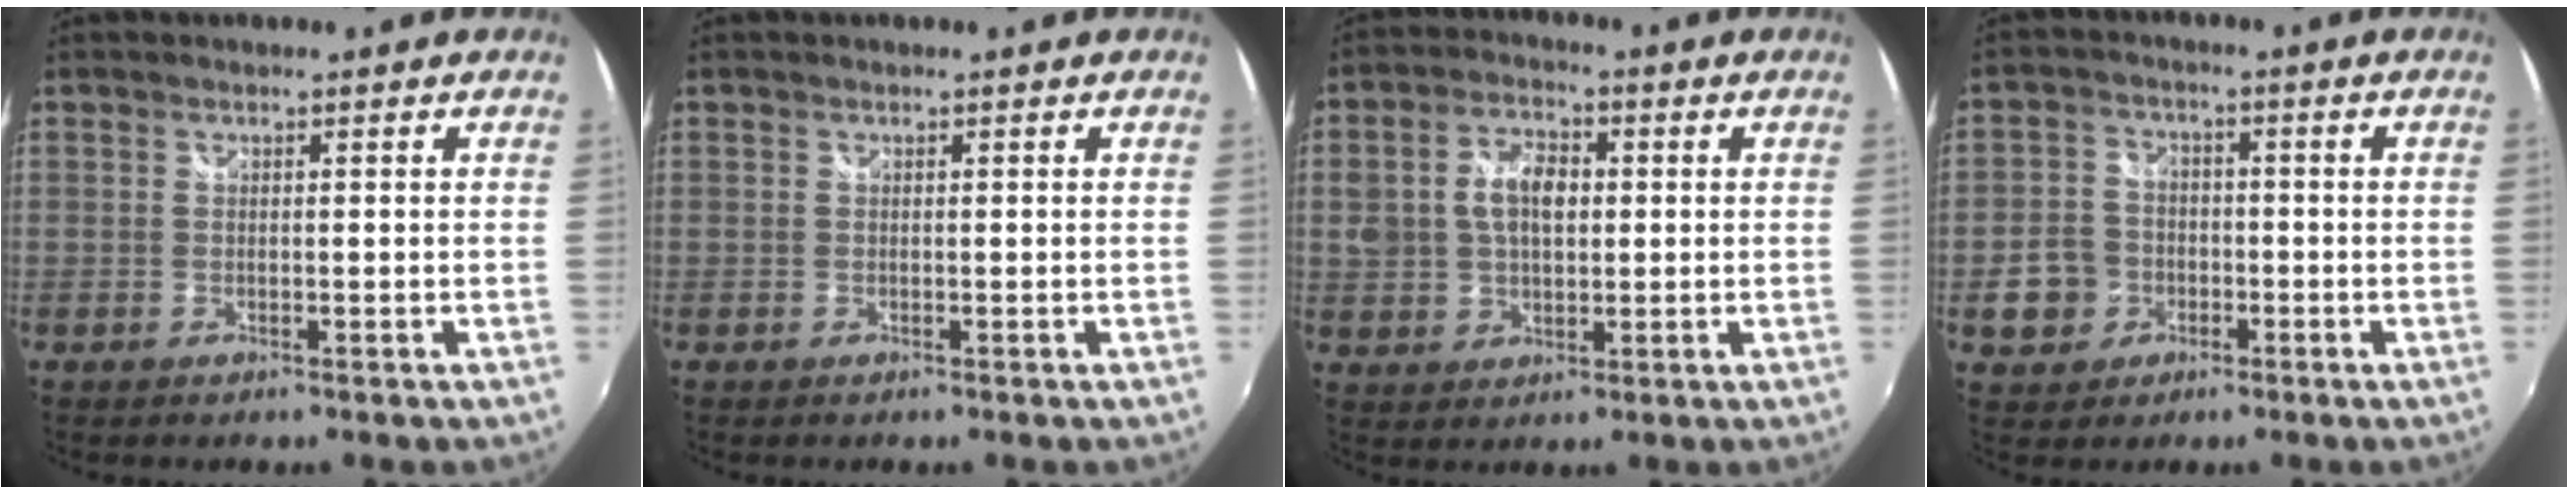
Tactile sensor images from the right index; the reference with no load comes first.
{"total": 0.0}
{"total": 9.3, "force": [1.3, 6.0, 7.0], "torque": [-0.130, 0.016, 0.028]}
{"total": 7.3, "force": [-2.2, 6.7, 1.9], "torque": [-0.052, 0.012, -0.037]}